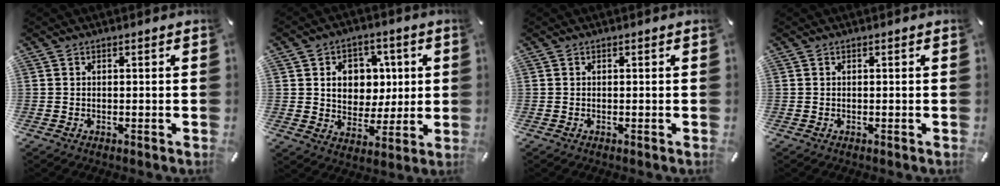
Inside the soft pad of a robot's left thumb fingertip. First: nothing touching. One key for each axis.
{"total": 9.9, "fx": 1.8, "fy": 8.9, "fz": 3.8, "tx": -0.048, "ty": -0.003, "tz": 0.036}
{"total": 0.0}
{"total": 0.0}